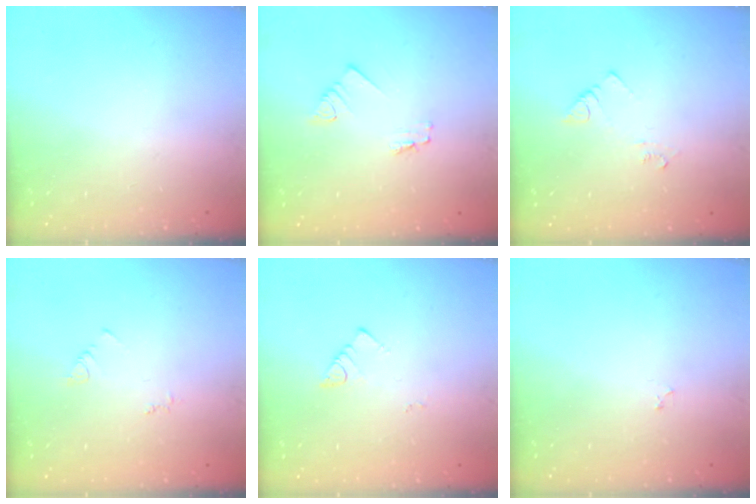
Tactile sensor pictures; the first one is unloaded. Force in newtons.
{"total": 1.6, "press": 1.6, "slide": 0.1}
{"total": 4.1, "press": 4.1, "slide": 0.4}
{"total": 2.9, "press": 2.9, "slide": 0.4}
{"total": 2.7, "press": 2.7, "slide": 0.6}
{"total": 2.2, "press": 2.1, "slide": 0.3}